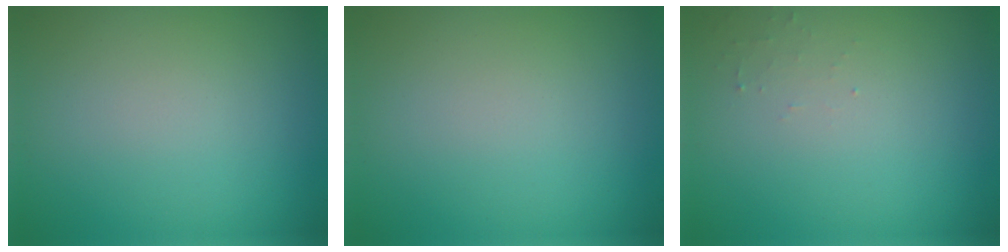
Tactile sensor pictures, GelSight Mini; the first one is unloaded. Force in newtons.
{"total": 0.0}
{"total": 0.7, "press": 0.7, "slide": 0.2}